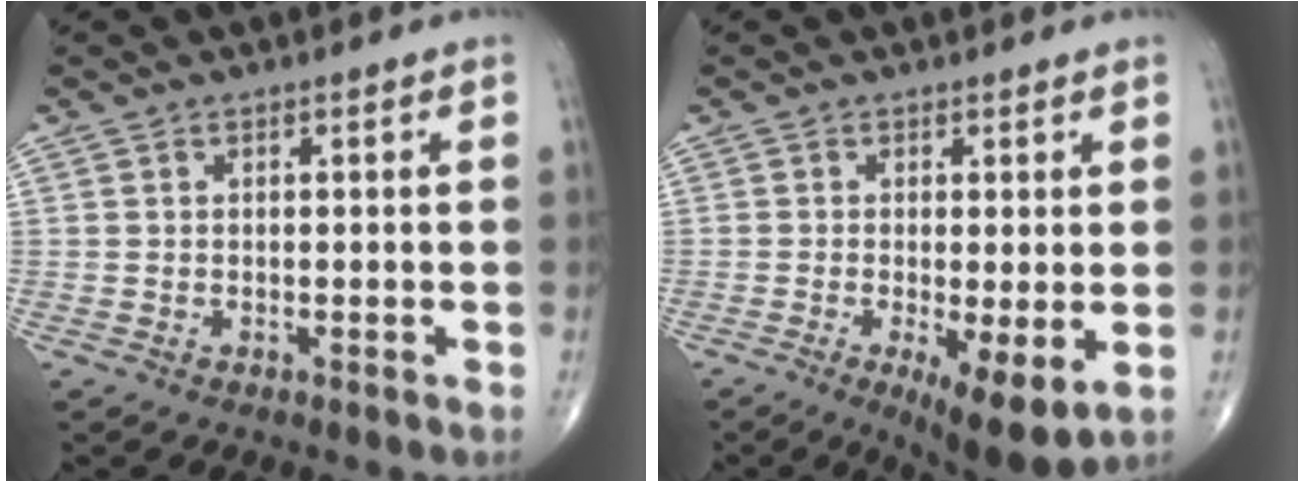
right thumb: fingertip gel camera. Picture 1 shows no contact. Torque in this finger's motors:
{"motor_torque": [-0.20, 0.52, 0.07, -0.16, 0.06]}